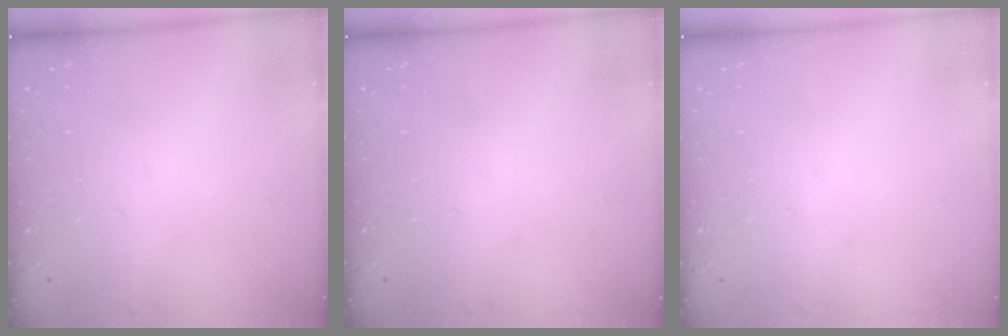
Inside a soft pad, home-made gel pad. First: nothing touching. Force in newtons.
{"total": 0.0}
{"total": 0.0}